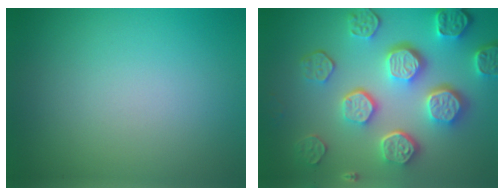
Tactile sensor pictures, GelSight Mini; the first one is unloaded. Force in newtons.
{"total": 8.4, "press": 6.2, "slide": 5.7}